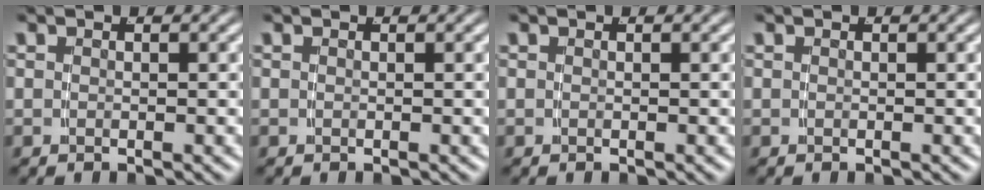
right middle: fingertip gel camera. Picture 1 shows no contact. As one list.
[{"total": 0.0}, {"total": 0.0}, {"total": 0.0}]